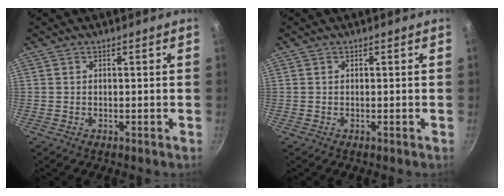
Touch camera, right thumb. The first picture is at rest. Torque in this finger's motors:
{"motor_torque": [0.00, 0.01, -0.22, 0.06, 0.01]}